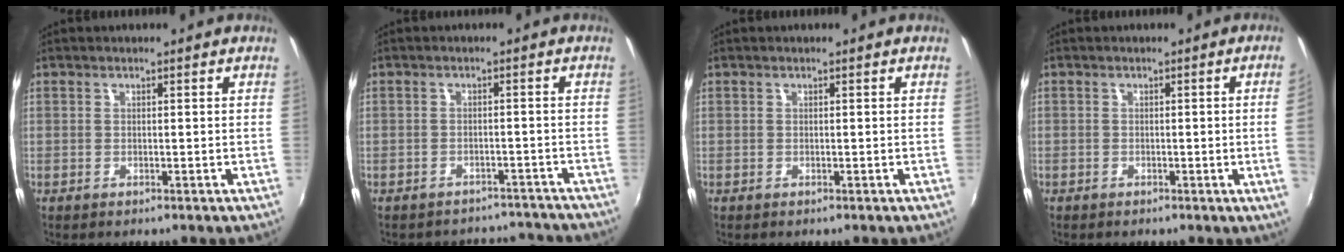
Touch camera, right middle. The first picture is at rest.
{"total": 9.3, "force": [-8.3, 4.1, 1.2], "torque": [-0.024, 0.029, -0.094]}
{"total": 0.0}
{"total": 2.8, "force": [-0.2, -1.5, 2.4], "torque": [-0.040, -0.011, 0.004]}